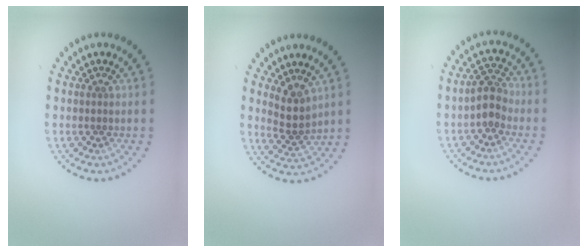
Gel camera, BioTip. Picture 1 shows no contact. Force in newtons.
{"total": 2.7, "press": 2.1, "slide": 1.7}
{"total": 2.4, "press": 2.3, "slide": 0.8}